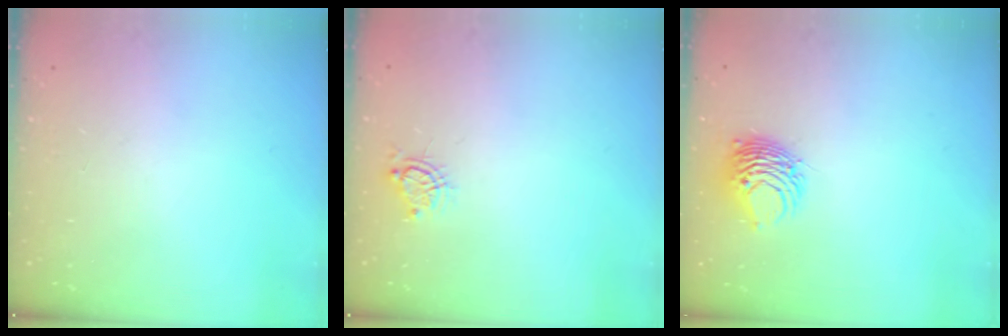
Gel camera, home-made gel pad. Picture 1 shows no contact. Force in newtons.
{"total": 6.1, "press": 6.0, "slide": 0.9}
{"total": 8.0, "press": 7.9, "slide": 1.3}